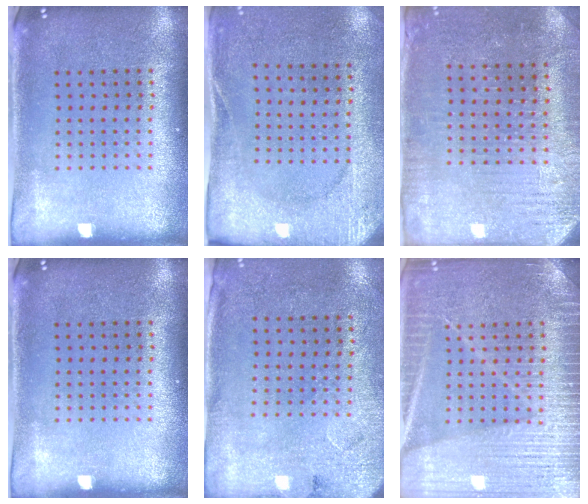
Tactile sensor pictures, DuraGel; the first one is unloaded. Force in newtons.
{"total": 2.7, "press": 2.3, "slide": 1.3}
{"total": 3.0, "press": 2.9, "slide": 0.7}
{"total": 0.0}
{"total": 2.6, "press": 2.1, "slide": 1.5}
{"total": 6.5, "press": 6.4, "slide": 0.8}